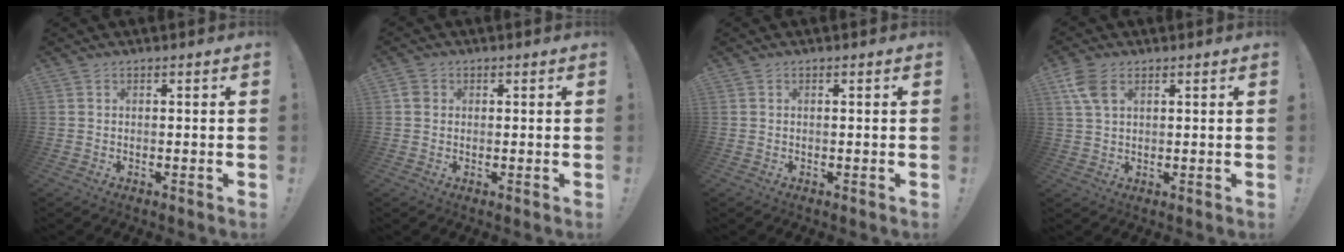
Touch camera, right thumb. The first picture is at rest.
{"total": 2.4, "force": [0.3, 2.2, 1.1], "torque": [-0.020, 0.006, 0.007]}
{"total": 0.0}
{"total": 6.7, "force": [3.0, 3.8, 4.7], "torque": [-0.090, -0.003, 0.060]}